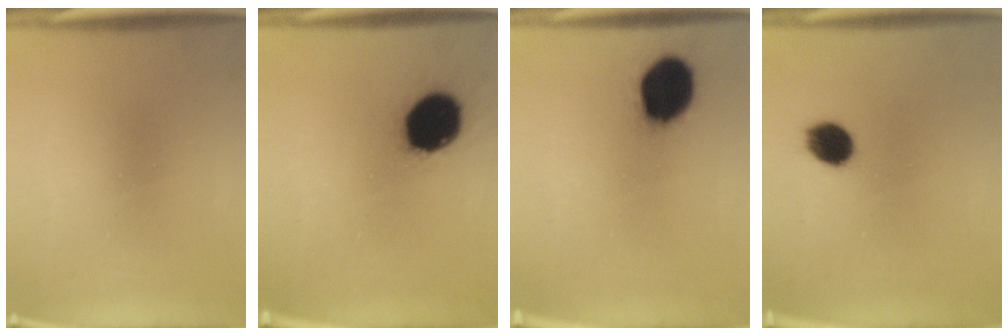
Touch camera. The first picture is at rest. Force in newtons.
{"total": 16.1}
{"total": 14.2}
{"total": 6.5}